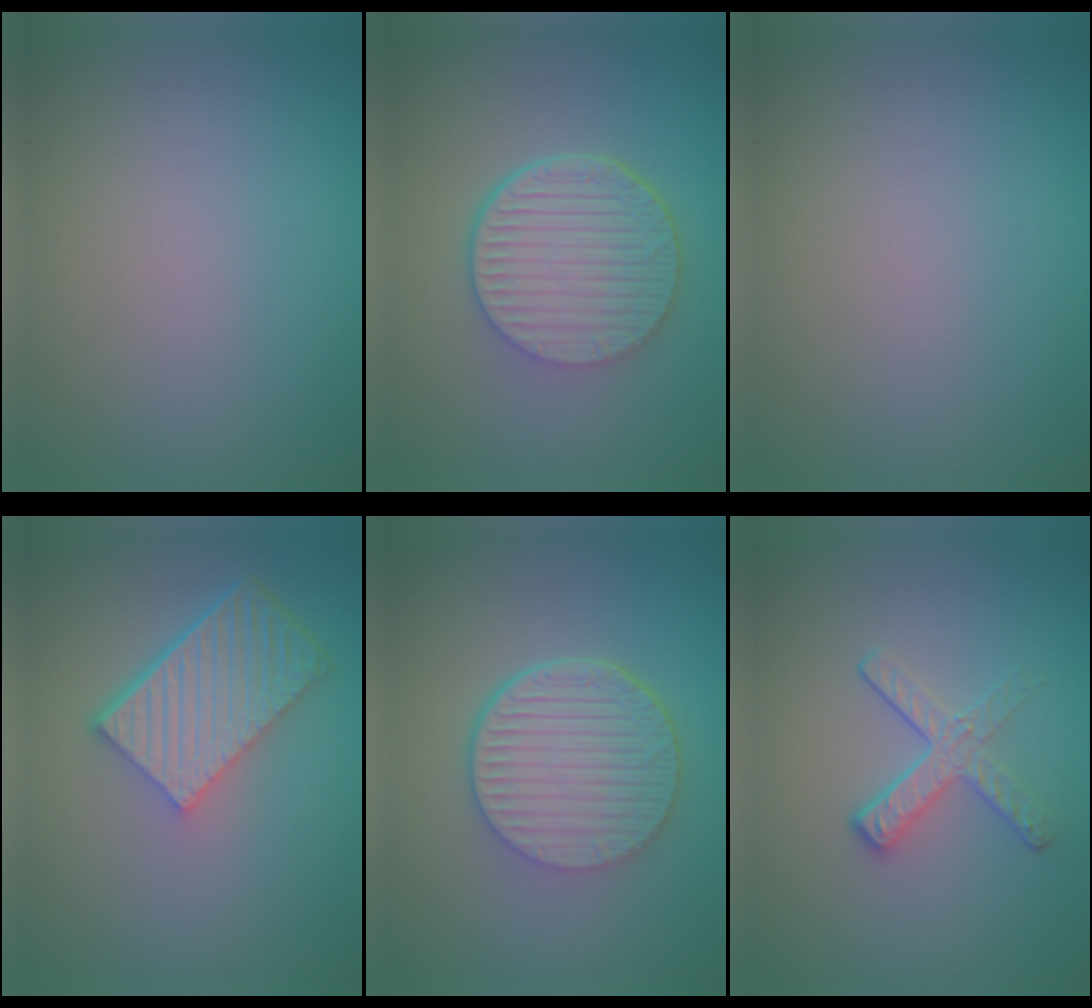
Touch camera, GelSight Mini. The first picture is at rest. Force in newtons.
{"total": 7.0, "press": 4.7, "slide": 5.2}
{"total": 0.0}
{"total": 6.7, "press": 4.7, "slide": 4.8}
{"total": 7.0, "press": 4.7, "slide": 5.2}
{"total": 2.4, "press": 1.7, "slide": 1.7}